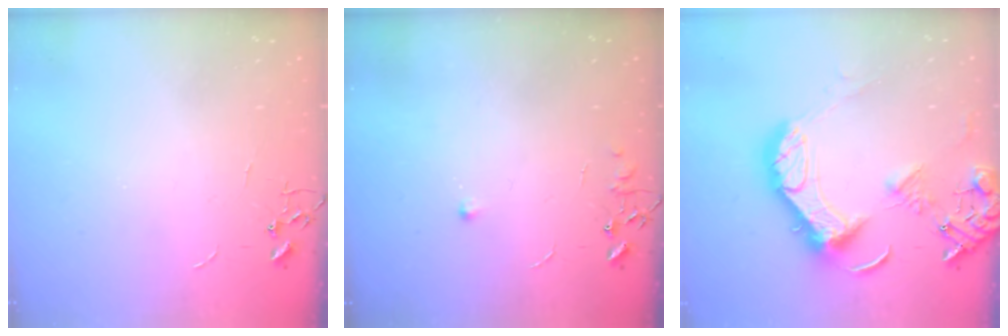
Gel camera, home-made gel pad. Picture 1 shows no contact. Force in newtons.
{"total": 5.1, "press": 5.0, "slide": 0.7}
{"total": 19.3, "press": 19.1, "slide": 2.4}